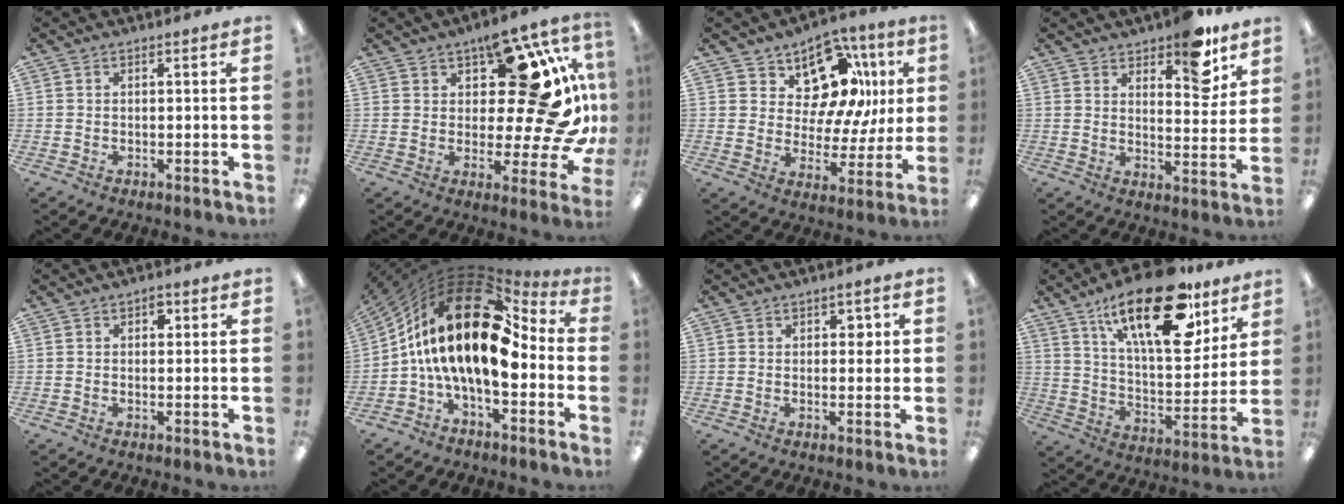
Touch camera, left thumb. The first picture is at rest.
{"total": 22.7, "force": [7.4, 10.1, 18.9], "torque": [-0.252, -0.061, 0.125]}
{"total": 15.4, "force": [8.9, 9.4, 8.4], "torque": [-0.130, -0.049, 0.163]}
{"total": 10.1, "force": [7.6, 3.9, 5.4], "torque": [-0.057, -0.049, 0.129]}
{"total": 2.2, "force": [0.9, 1.3, 1.5], "torque": [-0.008, -0.002, 0.009]}
{"total": 24.2, "force": [2.8, 11.1, 21.3], "torque": [-0.430, -0.018, 0.041]}
{"total": 3.1, "force": [0.9, 1.9, 2.3], "torque": [-0.022, -0.001, 0.008]}
{"total": 25.5, "force": [16.3, 9.9, 16.8], "torque": [-0.262, -0.086, 0.271]}